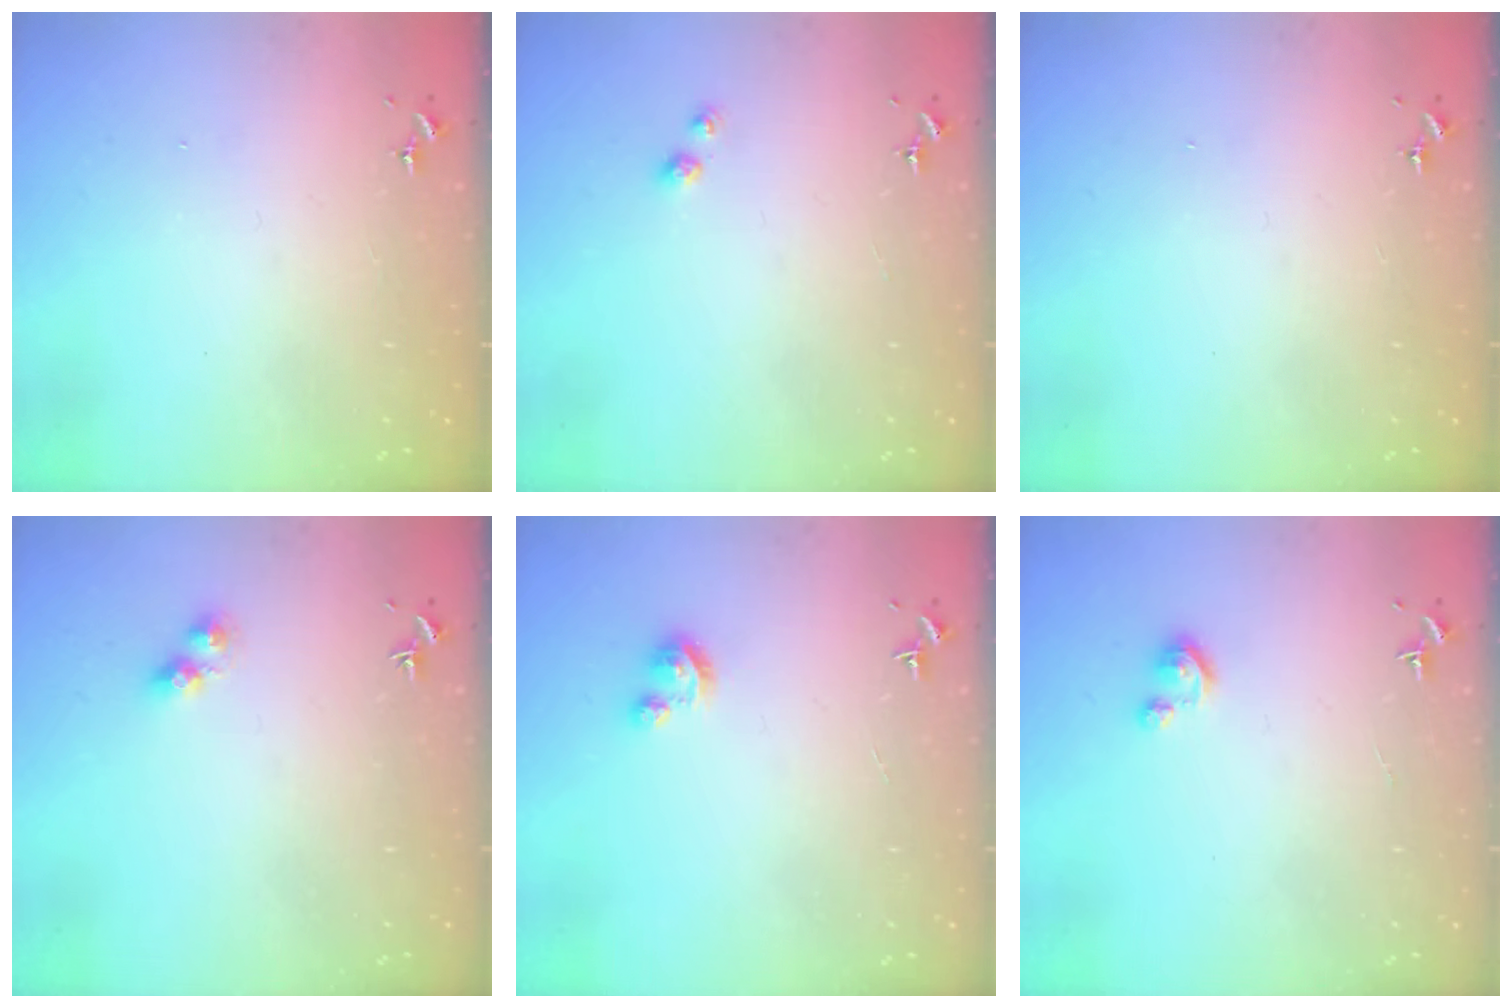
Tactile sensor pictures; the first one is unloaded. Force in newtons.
{"total": 3.3, "press": 3.3, "slide": 0.3}
{"total": 0.0}
{"total": 4.0, "press": 4.0, "slide": 0.5}
{"total": 4.4, "press": 4.4, "slide": 0.4}
{"total": 2.8, "press": 2.8, "slide": 0.3}